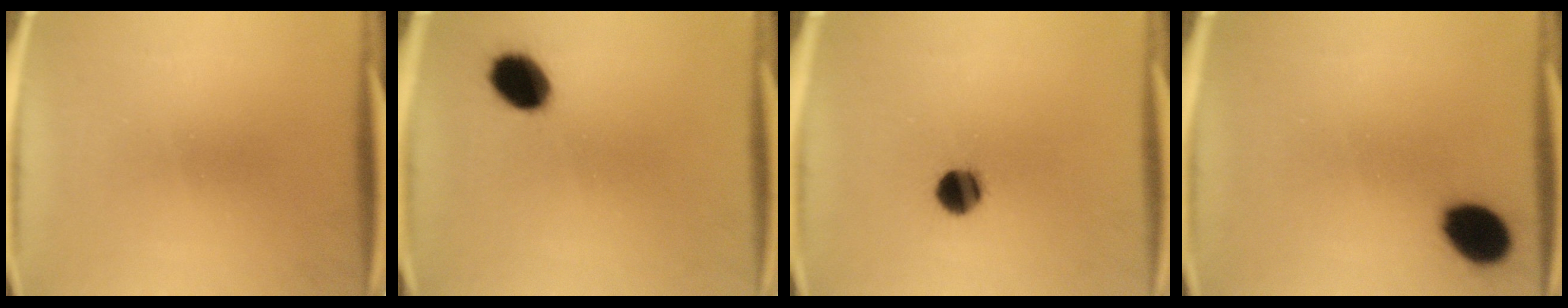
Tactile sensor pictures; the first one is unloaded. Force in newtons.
{"total": 8.8}
{"total": 6.4}
{"total": 9.4}